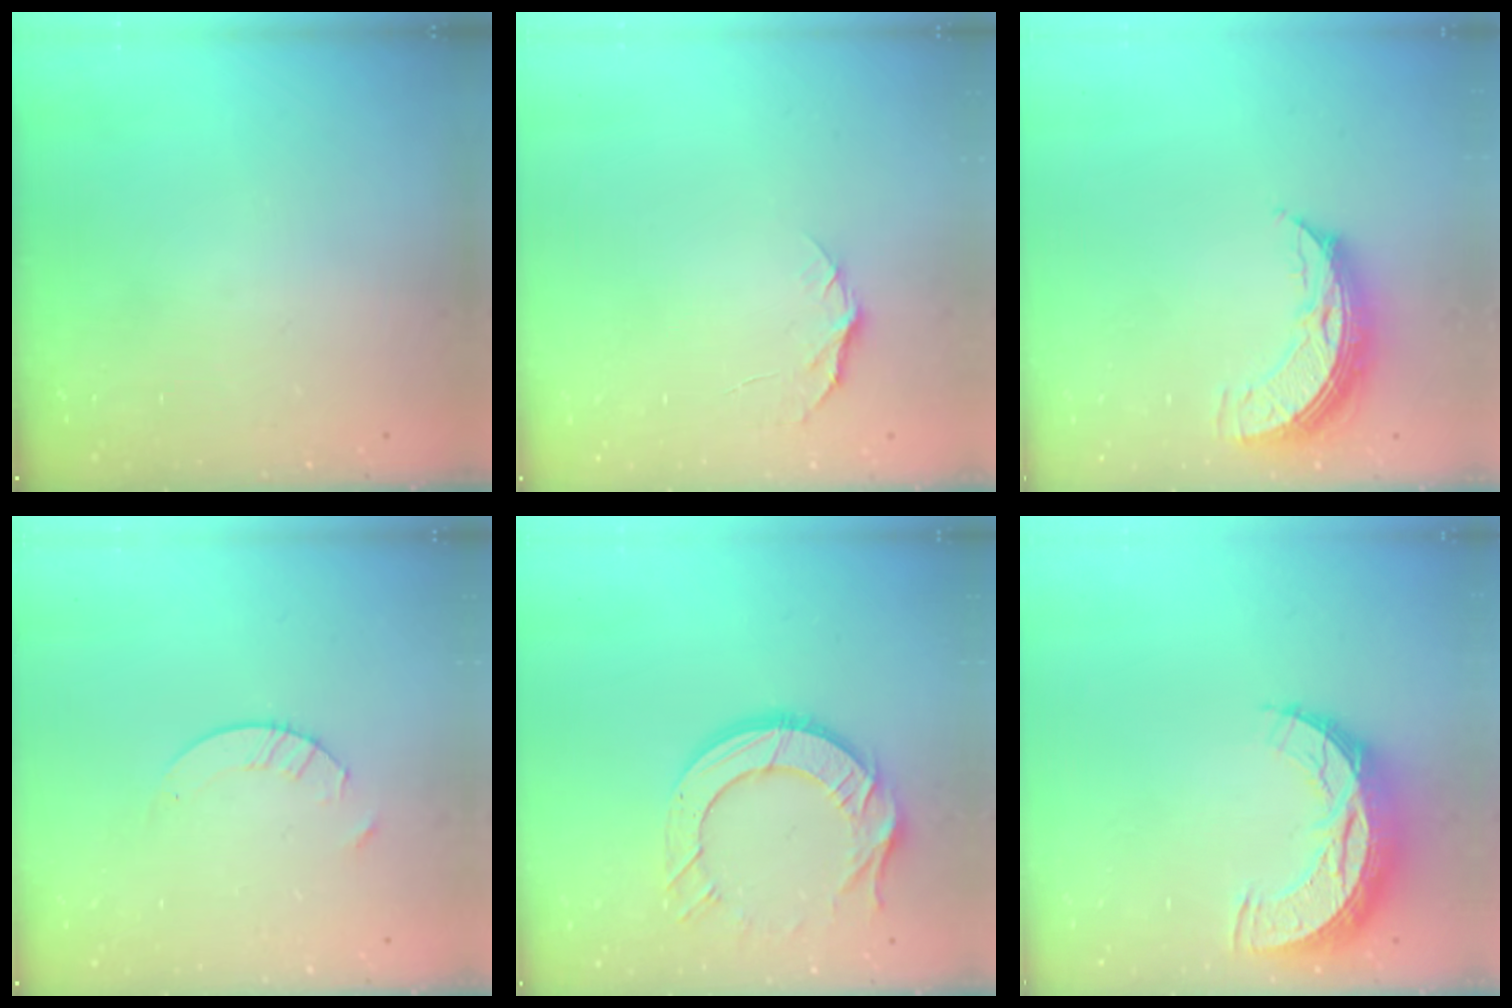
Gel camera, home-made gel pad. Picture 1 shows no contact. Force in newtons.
{"total": 5.0, "press": 5.0, "slide": 0.6}
{"total": 8.7, "press": 8.6, "slide": 0.9}
{"total": 4.2, "press": 4.2, "slide": 0.4}
{"total": 12.8, "press": 12.7, "slide": 1.1}
{"total": 11.1, "press": 11.1, "slide": 0.7}